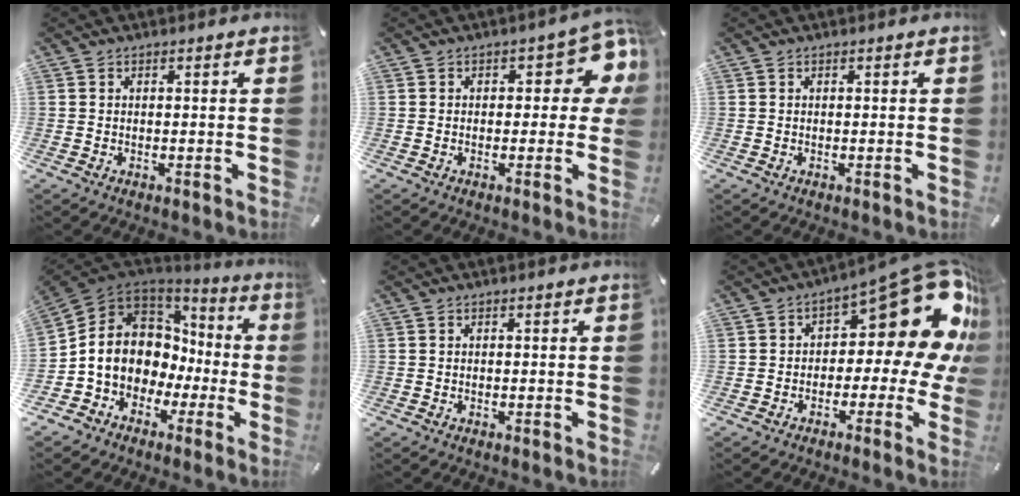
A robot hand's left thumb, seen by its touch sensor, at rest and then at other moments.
{"total": 9.2, "force": [2.8, 4.6, 7.5], "torque": [-0.086, -0.015, 0.046]}
{"total": 0.0}
{"total": 10.7, "force": [-0.7, 9.8, 4.2], "torque": [-0.114, -0.015, -0.011]}
{"total": 0.0}
{"total": 20.4, "force": [8.8, 9.6, 15.8], "torque": [-0.188, -0.068, 0.145]}